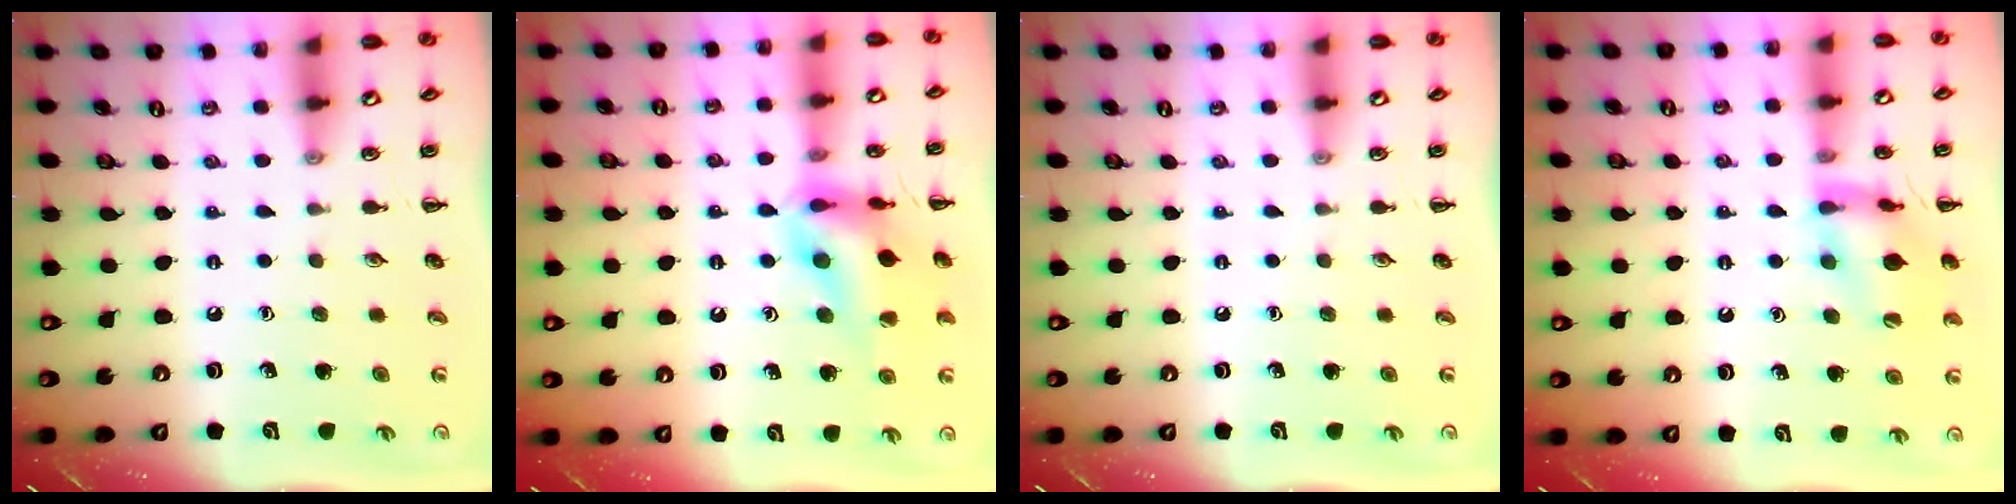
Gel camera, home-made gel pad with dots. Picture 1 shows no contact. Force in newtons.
{"total": 15.1, "press": 15.1, "slide": 1.3}
{"total": 0.0}
{"total": 16.0, "press": 15.8, "slide": 2.3}